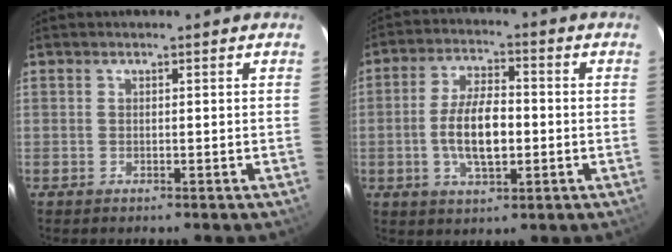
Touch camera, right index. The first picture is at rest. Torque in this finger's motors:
{"motor_torque": [0.99, -0.41, 0.52, 0.16]}